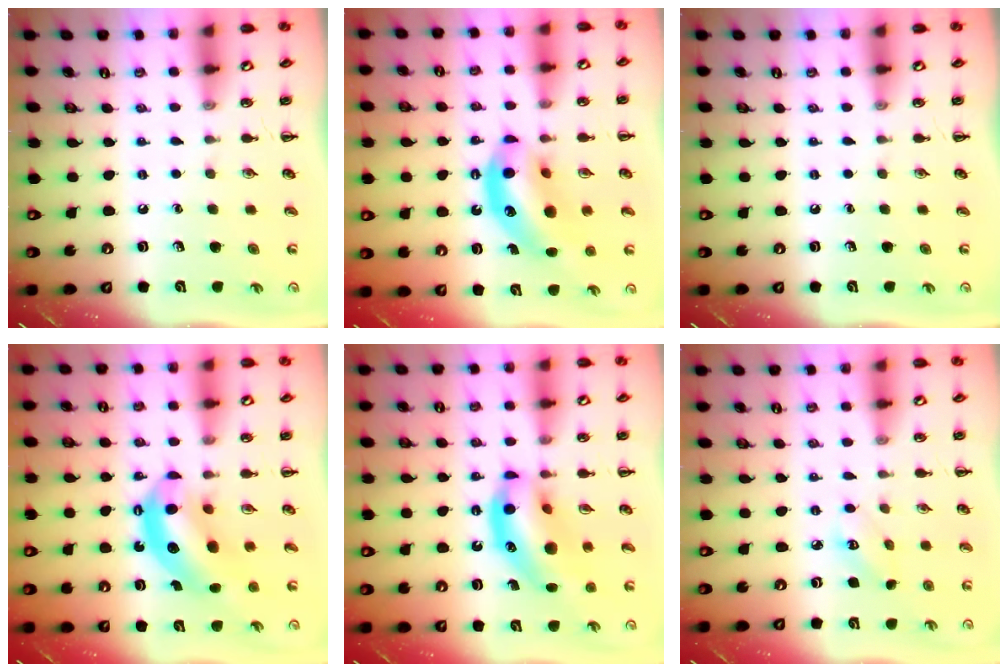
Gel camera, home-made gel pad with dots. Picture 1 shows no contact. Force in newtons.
{"total": 13.5, "press": 13.0, "slide": 3.5}
{"total": 0.0}
{"total": 11.4, "press": 11.0, "slide": 3.0}
{"total": 15.9, "press": 15.5, "slide": 3.7}
{"total": 3.2, "press": 3.1, "slide": 0.8}